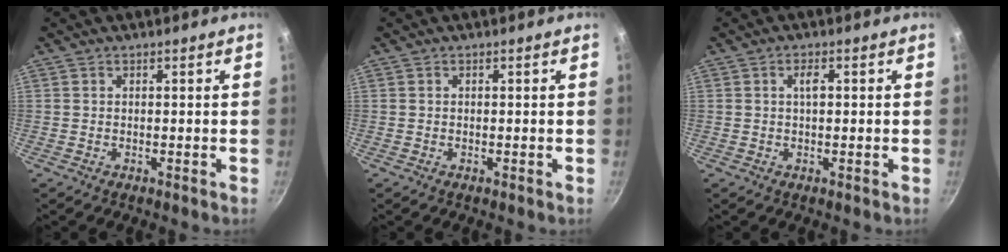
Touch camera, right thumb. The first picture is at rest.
{"total": 0.0}
{"total": 2.2, "force": [0.3, 0.9, 2.0], "torque": [-0.035, 0.005, 0.003]}